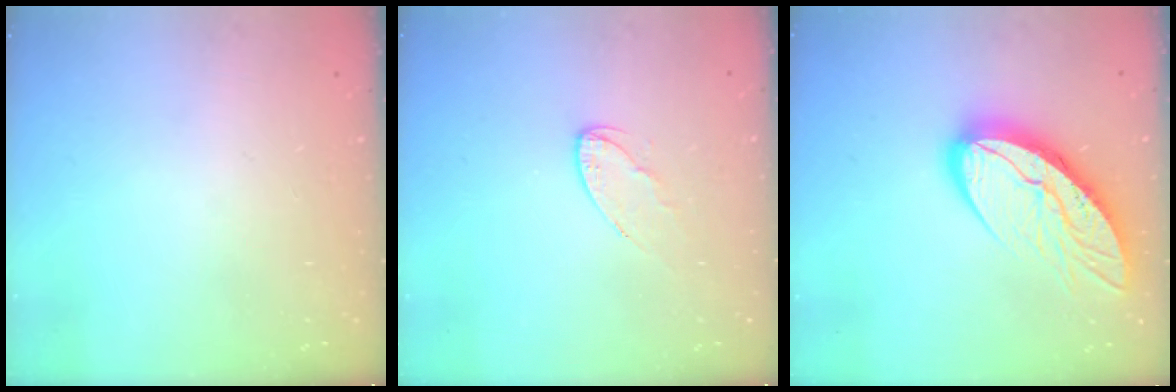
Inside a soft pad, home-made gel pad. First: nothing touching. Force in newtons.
{"total": 5.7, "press": 5.7, "slide": 0.5}
{"total": 15.0, "press": 15.0, "slide": 1.5}